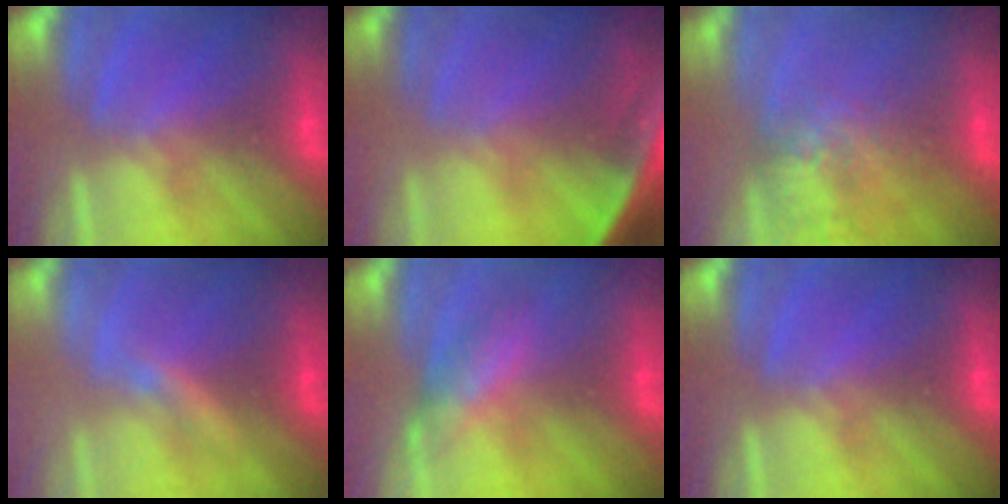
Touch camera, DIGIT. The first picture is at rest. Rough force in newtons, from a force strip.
{"total": 7.4}
{"total": 6.9}
{"total": 2.2}
{"total": 2.8}
{"total": 0.0}